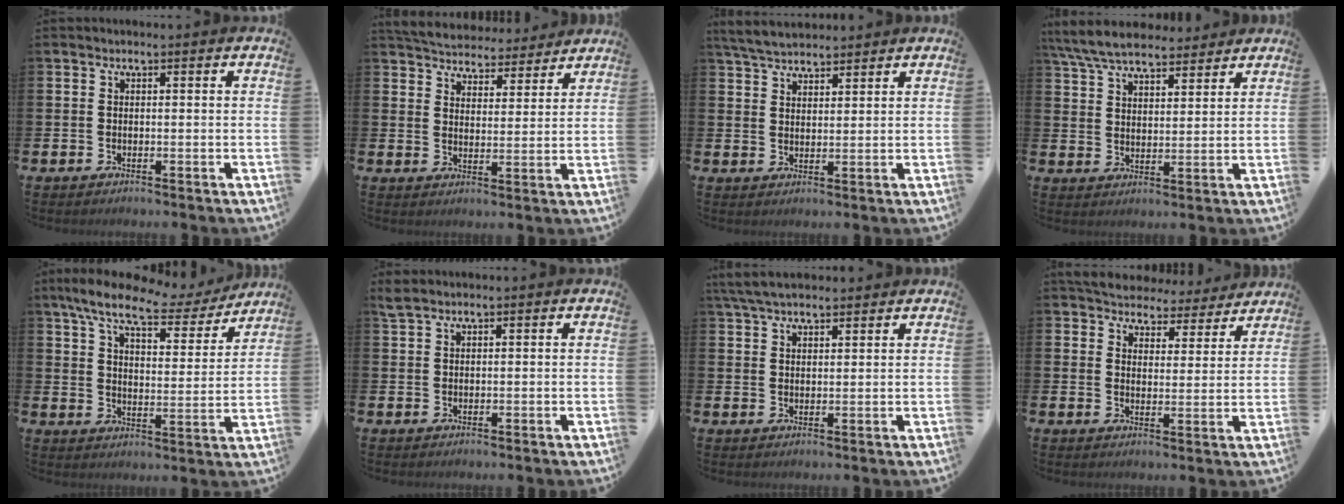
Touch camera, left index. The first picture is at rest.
{"total": 5.6, "force": [5.5, 1.1, 0.1], "torque": [-0.022, -0.041, 0.096]}
{"total": 4.6, "force": [4.4, 1.0, 0.8], "torque": [-0.034, -0.013, 0.082]}
{"total": 7.1, "force": [6.7, 1.7, 1.9], "torque": [-0.062, -0.026, 0.123]}
{"total": 9.5, "force": [8.0, 2.3, 4.5], "torque": [-0.105, -0.045, 0.134]}
{"total": 1.3, "force": [1.1, 0.4, 0.6], "torque": [-0.009, 0.002, 0.018]}
{"total": 4.9, "force": [4.4, 1.2, 1.7], "torque": [-0.038, -0.010, 0.082]}
{"total": 5.6, "force": [5.3, 1.7, 0.4], "torque": [-0.031, -0.042, 0.092]}